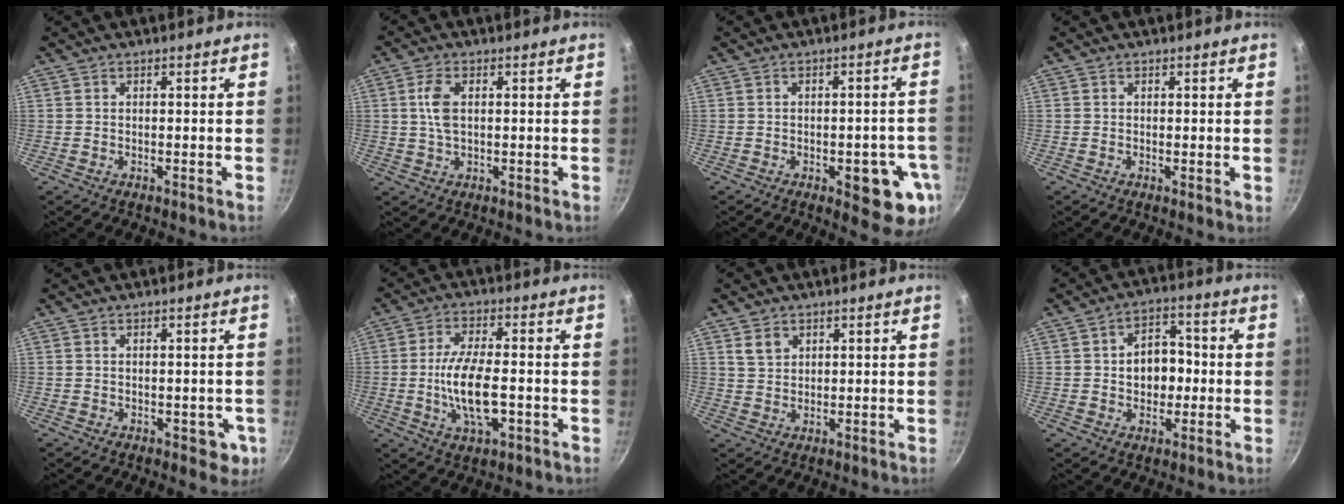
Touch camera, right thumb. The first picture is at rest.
{"total": 4.7, "force": [0.9, 2.4, 3.9], "torque": [-0.091, 0.001, 0.017]}
{"total": 11.0, "force": [-4.0, 4.1, 9.3], "torque": [-0.087, 0.018, -0.039]}
{"total": 0.9, "force": [0.1, 0.2, 0.9], "torque": [-0.015, -0.005, 0.000]}
{"total": 3.2, "force": [-1.1, 2.0, 2.2], "torque": [-0.002, 0.002, -0.008]}
{"total": 10.9, "force": [-1.7, 4.6, 9.8], "torque": [-0.184, 0.006, -0.030]}
{"total": 3.3, "force": [1.8, 2.5, 1.3], "torque": [-0.013, -0.010, 0.039]}
{"total": 8.8, "force": [-0.1, 6.3, 6.1], "torque": [-0.053, 0.018, -0.007]}